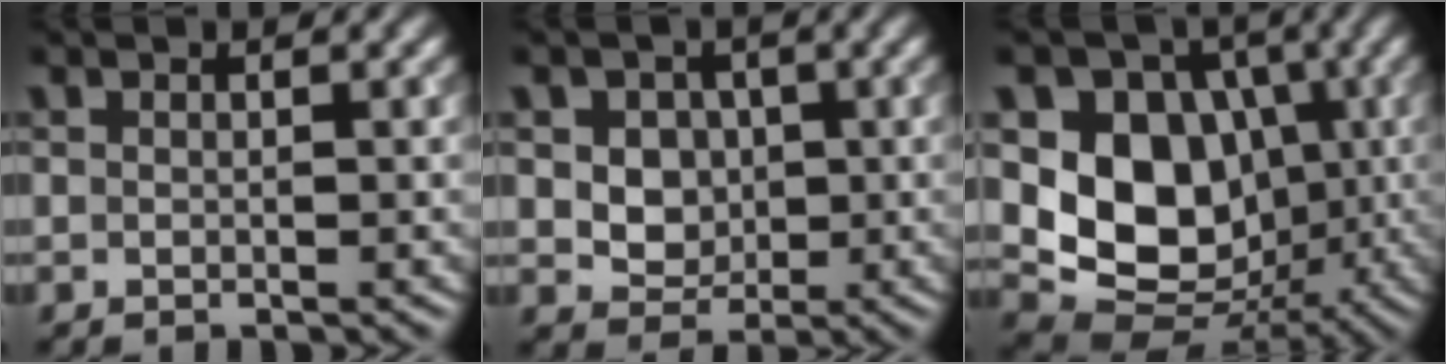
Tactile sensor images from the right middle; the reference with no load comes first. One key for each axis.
{"total": 4.8, "fx": 1.0, "fy": 4.1, "fz": 2.5, "tx": -0.036, "ty": 0.008, "tz": 0.015}
{"total": 9.7, "fx": 0.5, "fy": 7.8, "fz": 5.7, "tx": -0.103, "ty": -0.019, "tz": 0.006}